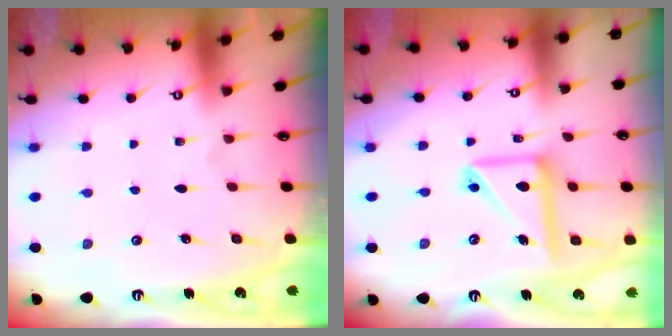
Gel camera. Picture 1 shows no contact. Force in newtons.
{"total": 14.4, "press": 14.4, "slide": 1.3}